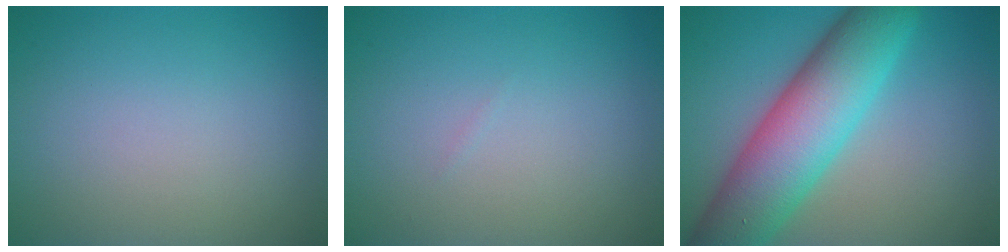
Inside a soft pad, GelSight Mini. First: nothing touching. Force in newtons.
{"total": 0.0}
{"total": 10.6, "press": 10.6, "slide": 0.2}